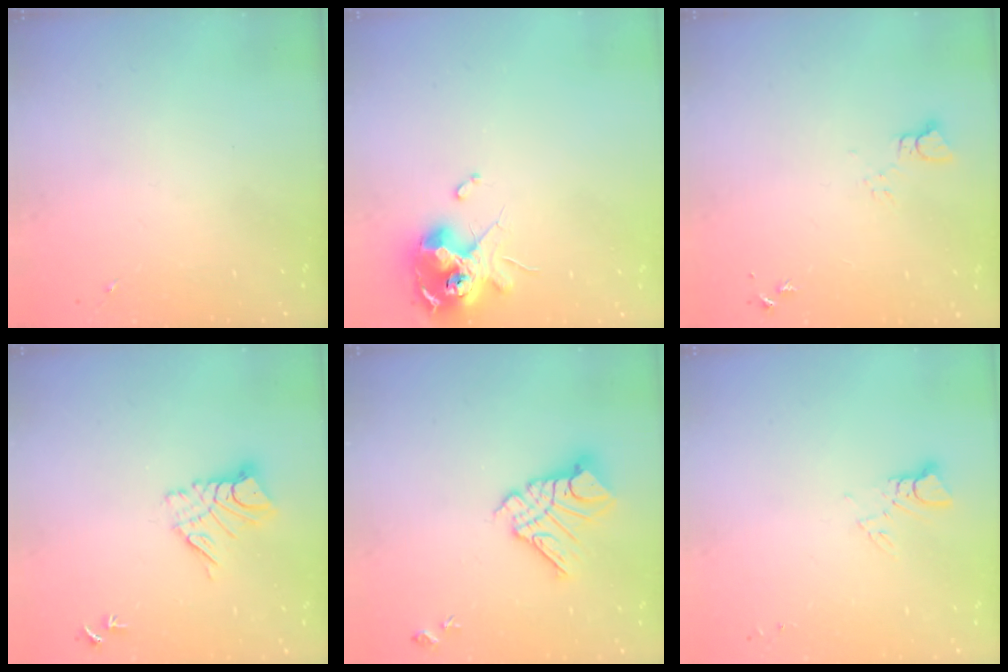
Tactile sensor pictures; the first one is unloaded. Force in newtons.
{"total": 13.2, "press": 13.1, "slide": 1.8}
{"total": 3.5, "press": 3.5, "slide": 0.4}
{"total": 9.8, "press": 9.8, "slide": 0.9}
{"total": 14.1, "press": 14.1, "slide": 1.4}
{"total": 2.9, "press": 2.9, "slide": 0.2}